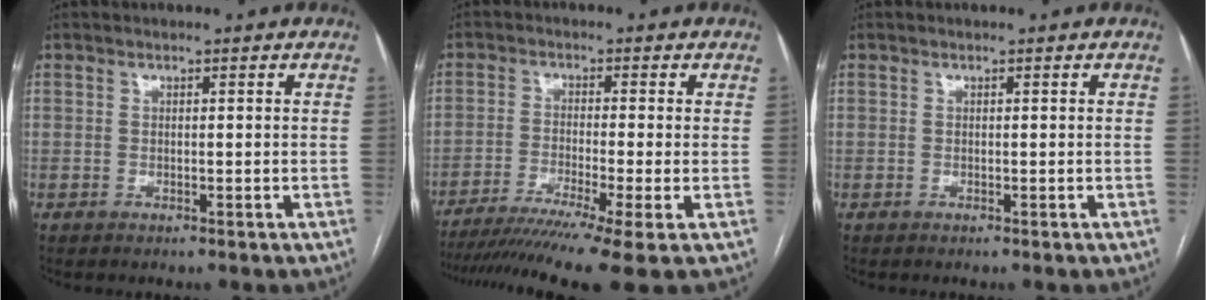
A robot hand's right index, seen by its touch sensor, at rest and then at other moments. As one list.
[{"total": 13.1, "force": [-9.6, -1.3, 8.8], "torque": [-0.134, -0.033, -0.152]}, {"total": 0.0}]